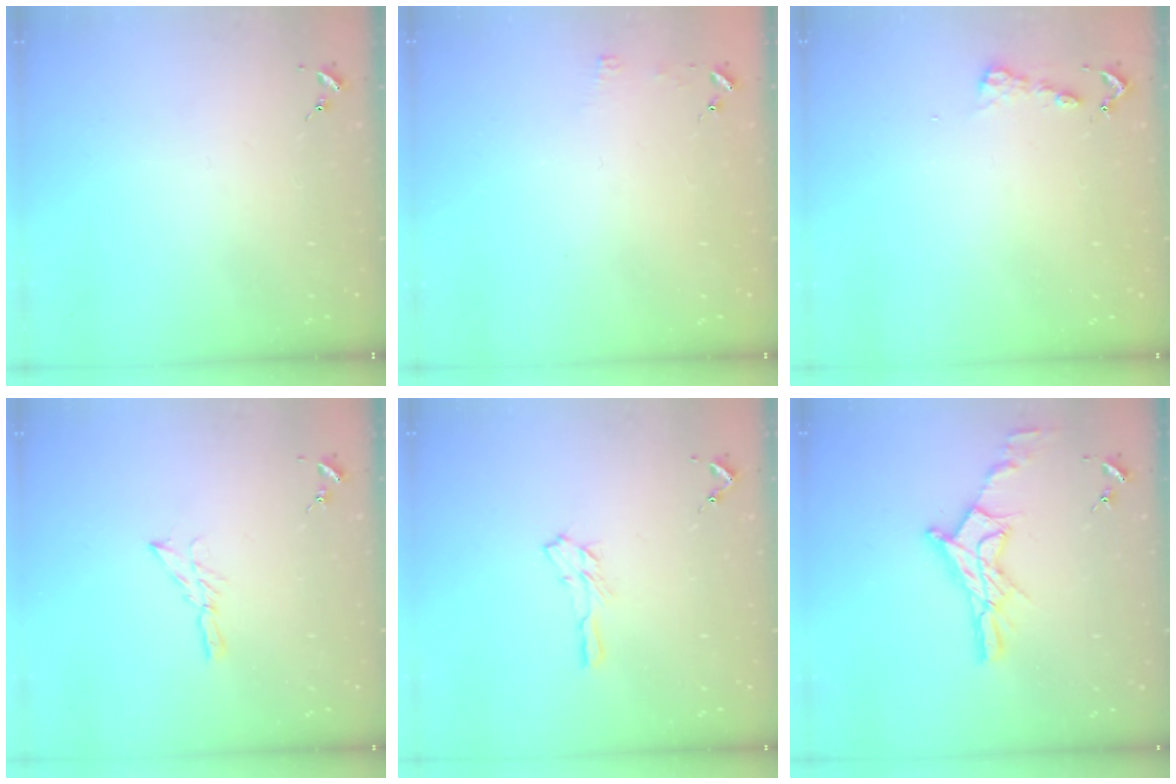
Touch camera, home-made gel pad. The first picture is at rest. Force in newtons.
{"total": 3.4, "press": 3.3, "slide": 0.3}
{"total": 4.6, "press": 4.6, "slide": 0.4}
{"total": 5.8, "press": 5.7, "slide": 0.6}
{"total": 5.1, "press": 5.1, "slide": 0.6}
{"total": 14.2, "press": 14.2, "slide": 1.1}